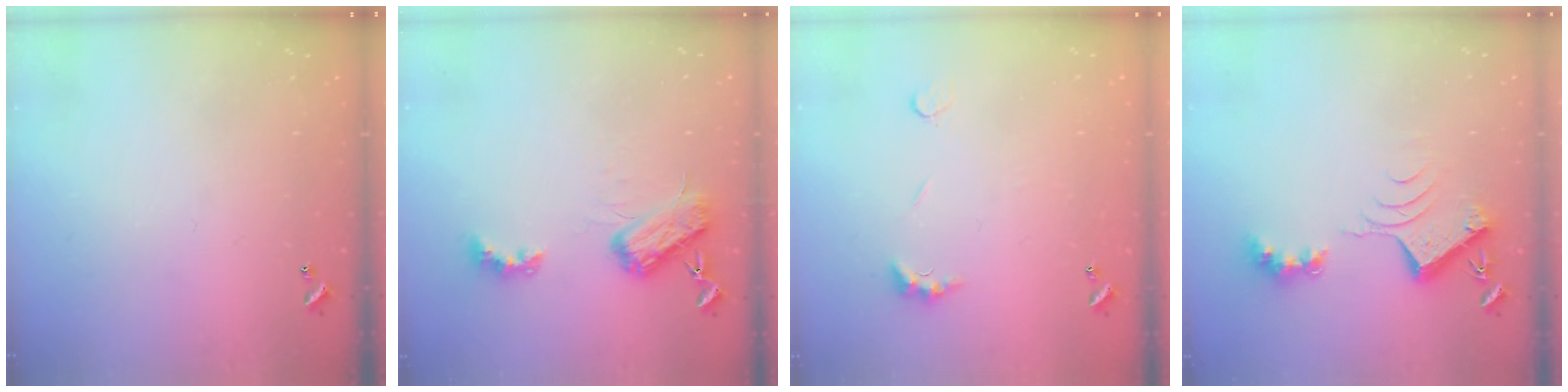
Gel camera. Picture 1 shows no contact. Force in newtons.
{"total": 5.3, "press": 5.2, "slide": 0.8}
{"total": 2.5, "press": 2.4, "slide": 0.7}
{"total": 8.7, "press": 8.6, "slide": 1.1}